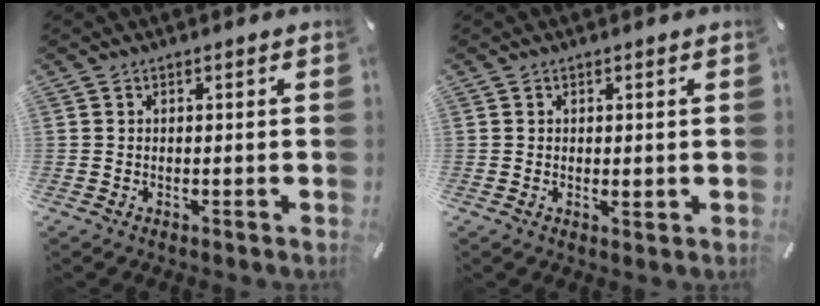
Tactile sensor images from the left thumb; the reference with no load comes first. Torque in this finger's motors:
{"motor_torque": [0.56, 0.70, 0.33, -0.04, -0.01]}